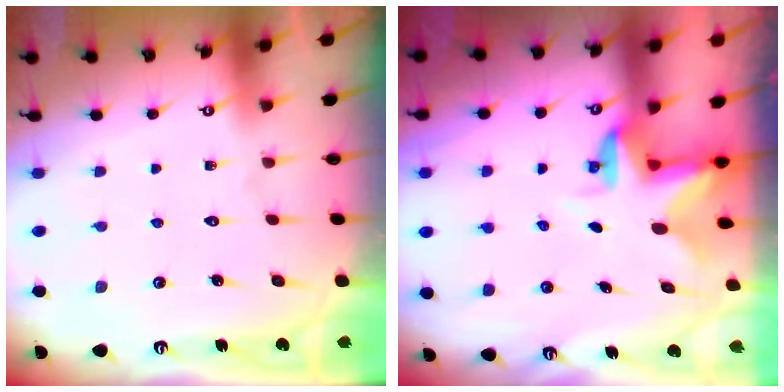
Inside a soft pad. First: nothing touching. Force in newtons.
{"total": 3.3, "press": 3.3, "slide": 0.1}